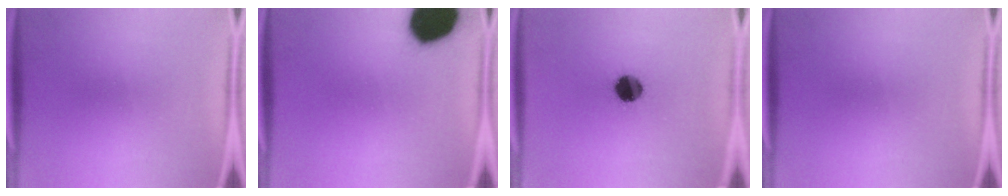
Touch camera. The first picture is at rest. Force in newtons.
{"total": 18.0}
{"total": 8.0}
{"total": 0.0}